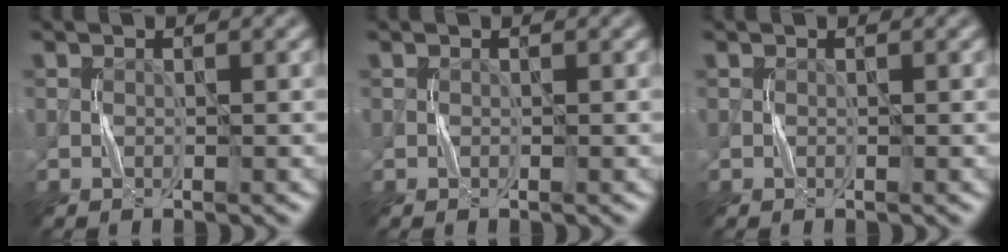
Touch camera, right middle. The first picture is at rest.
{"total": 0.0}
{"total": 0.0}